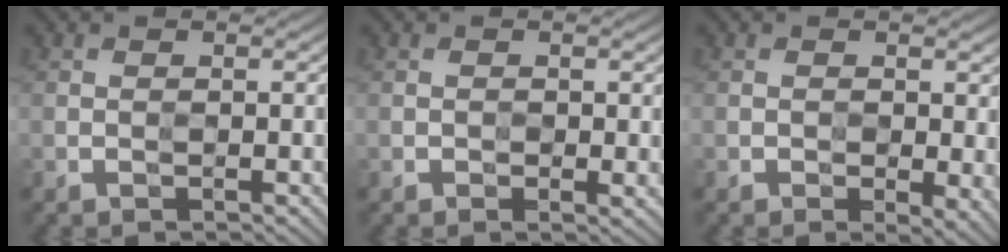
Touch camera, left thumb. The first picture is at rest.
{"total": 1.5, "force": [-0.2, 0.9, 1.2], "torque": [-0.013, -0.001, -0.001]}
{"total": 4.1, "force": [-0.8, 2.4, 3.2], "torque": [-0.039, -0.010, -0.001]}